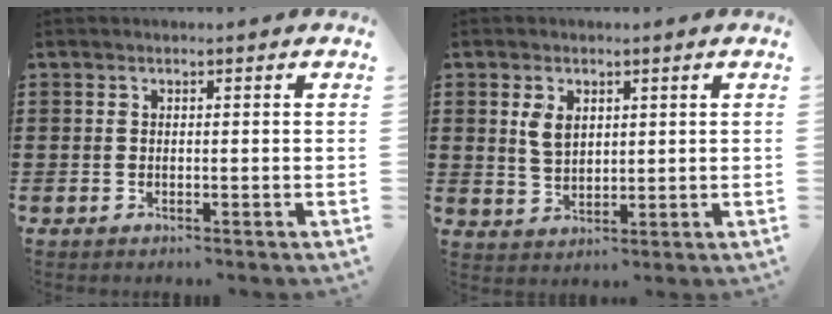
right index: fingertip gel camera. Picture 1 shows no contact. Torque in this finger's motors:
{"motor_torque": [0.69, 0.63, 0.18, 0.09]}